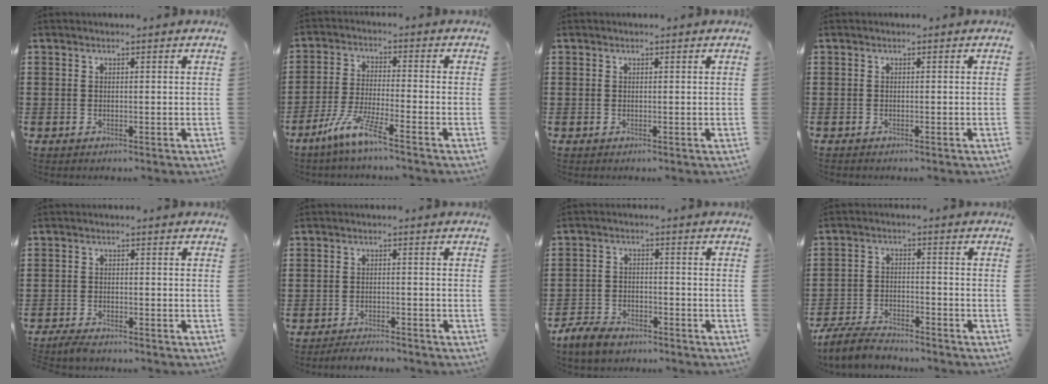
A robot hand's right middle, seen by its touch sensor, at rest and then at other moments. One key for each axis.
{"total": 7.0, "fx": -5.1, "fy": 0.1, "fz": 4.8, "tx": -0.108, "ty": -0.014, "tz": -0.100}
{"total": 0.0}
{"total": 0.0}
{"total": 2.2, "fx": -2.1, "fy": 0.3, "fz": 0.4, "tx": -0.018, "ty": 0.000, "tz": -0.046}
{"total": 2.4, "fx": -2.4, "fy": 0.1, "fz": 0.1, "tx": -0.009, "ty": 0.001, "tz": -0.051}
{"total": 4.5, "fx": -4.1, "fy": 1.5, "fz": 1.3, "tx": -0.044, "ty": 0.005, "tz": -0.087}
{"total": 5.5, "fx": -5.1, "fy": 1.1, "fz": 1.7, "tx": -0.046, "ty": 0.002, "tz": -0.104}